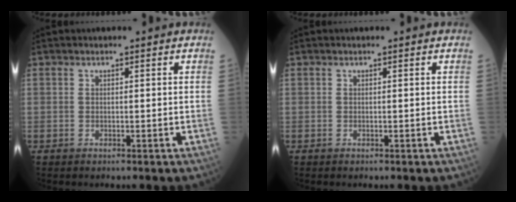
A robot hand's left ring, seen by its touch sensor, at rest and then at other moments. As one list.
[{"total": 0.0}]